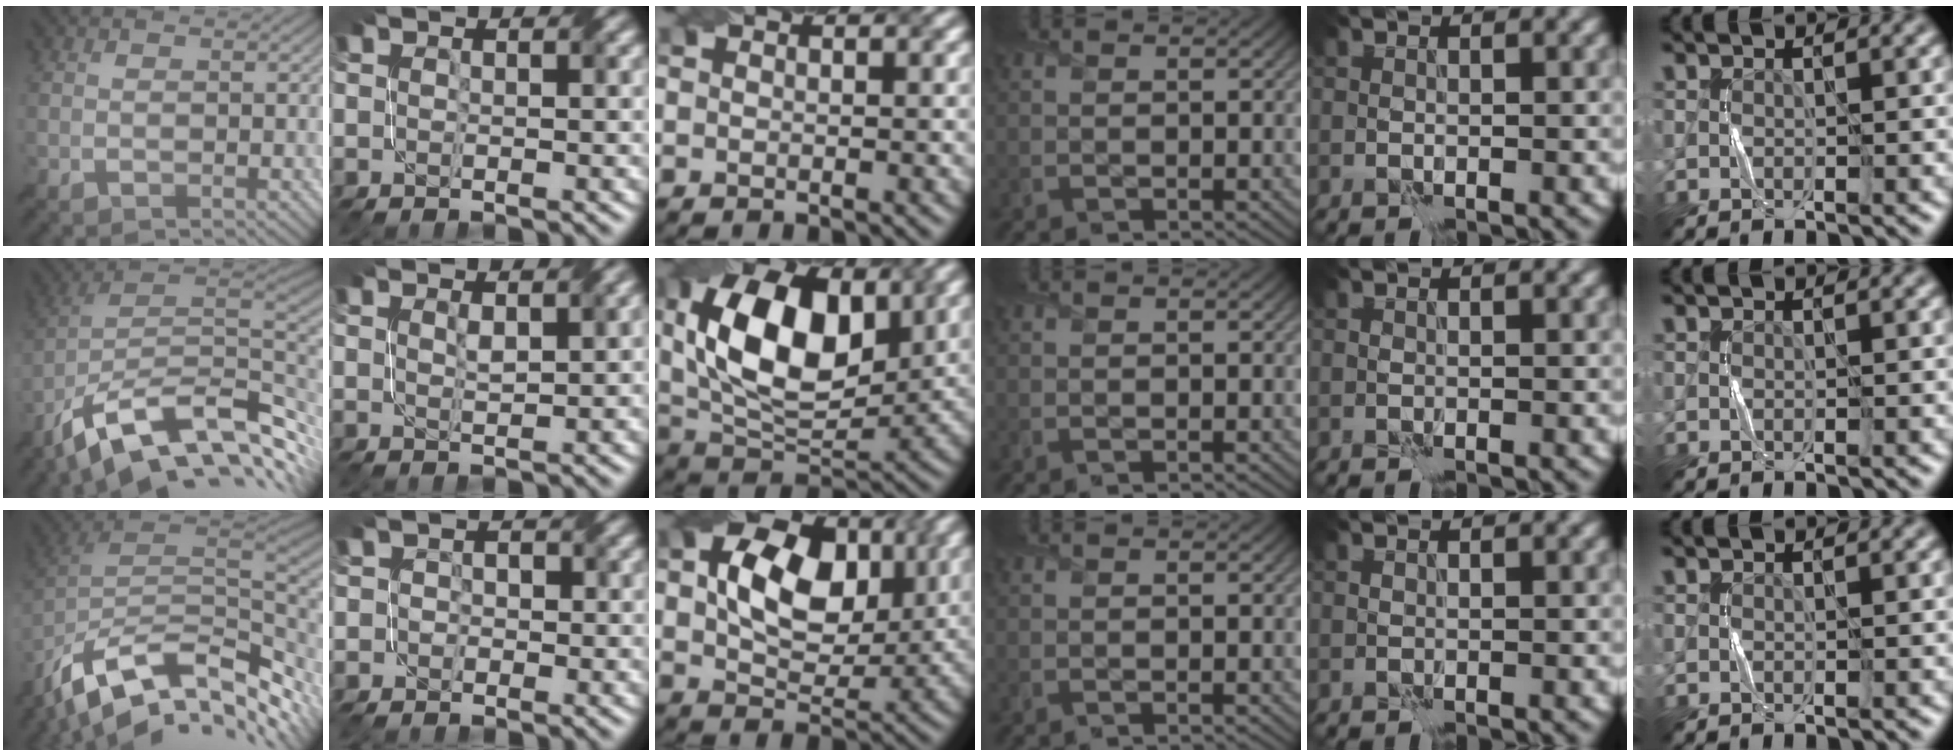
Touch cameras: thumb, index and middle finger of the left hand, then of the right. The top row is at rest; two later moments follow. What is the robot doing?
{"motion": "twist", "object": "screw"}